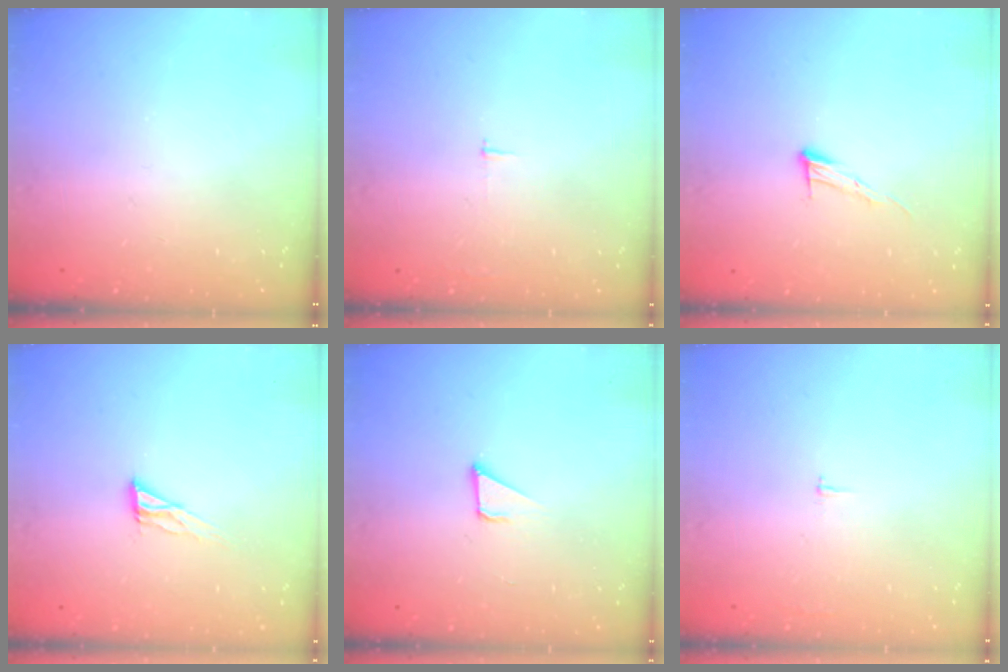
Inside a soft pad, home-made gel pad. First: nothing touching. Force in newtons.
{"total": 2.3, "press": 2.3, "slide": 0.2}
{"total": 6.7, "press": 6.7, "slide": 0.4}
{"total": 6.9, "press": 6.8, "slide": 0.5}
{"total": 2.1, "press": 2.1, "slide": 0.1}
{"total": 1.8, "press": 1.8, "slide": 0.1}